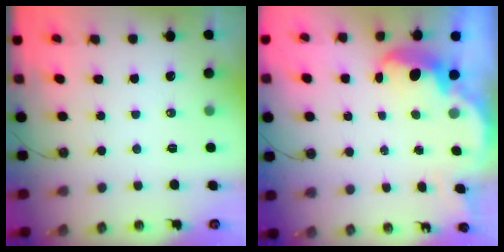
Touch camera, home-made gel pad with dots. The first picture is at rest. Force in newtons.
{"total": 3.9, "press": 3.8, "slide": 0.6}